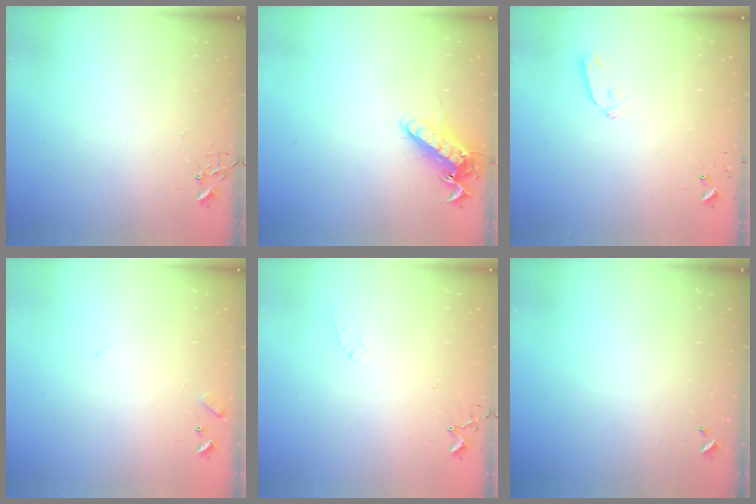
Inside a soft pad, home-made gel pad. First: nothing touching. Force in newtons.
{"total": 13.5, "press": 13.5, "slide": 1.2}
{"total": 5.6, "press": 5.6, "slide": 0.3}
{"total": 8.4, "press": 8.4, "slide": 0.5}
{"total": 5.0, "press": 4.9, "slide": 0.7}
{"total": 0.0}